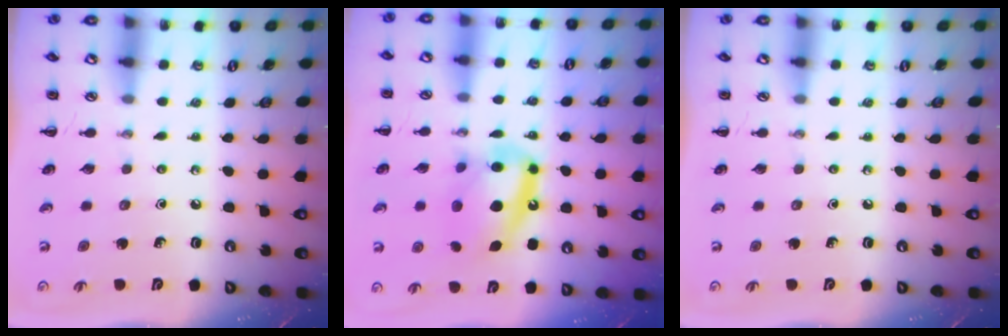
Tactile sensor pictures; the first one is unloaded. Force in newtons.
{"total": 14.9, "press": 14.4, "slide": 3.6}
{"total": 0.0}